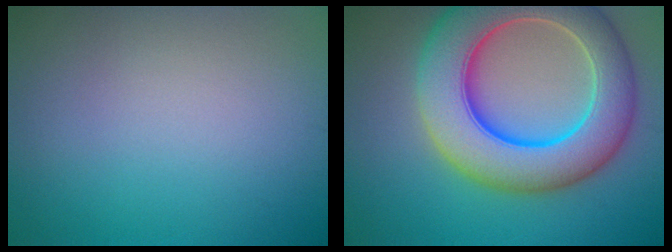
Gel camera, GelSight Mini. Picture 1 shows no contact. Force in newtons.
{"total": 11.3, "press": 11.3, "slide": 0.4}